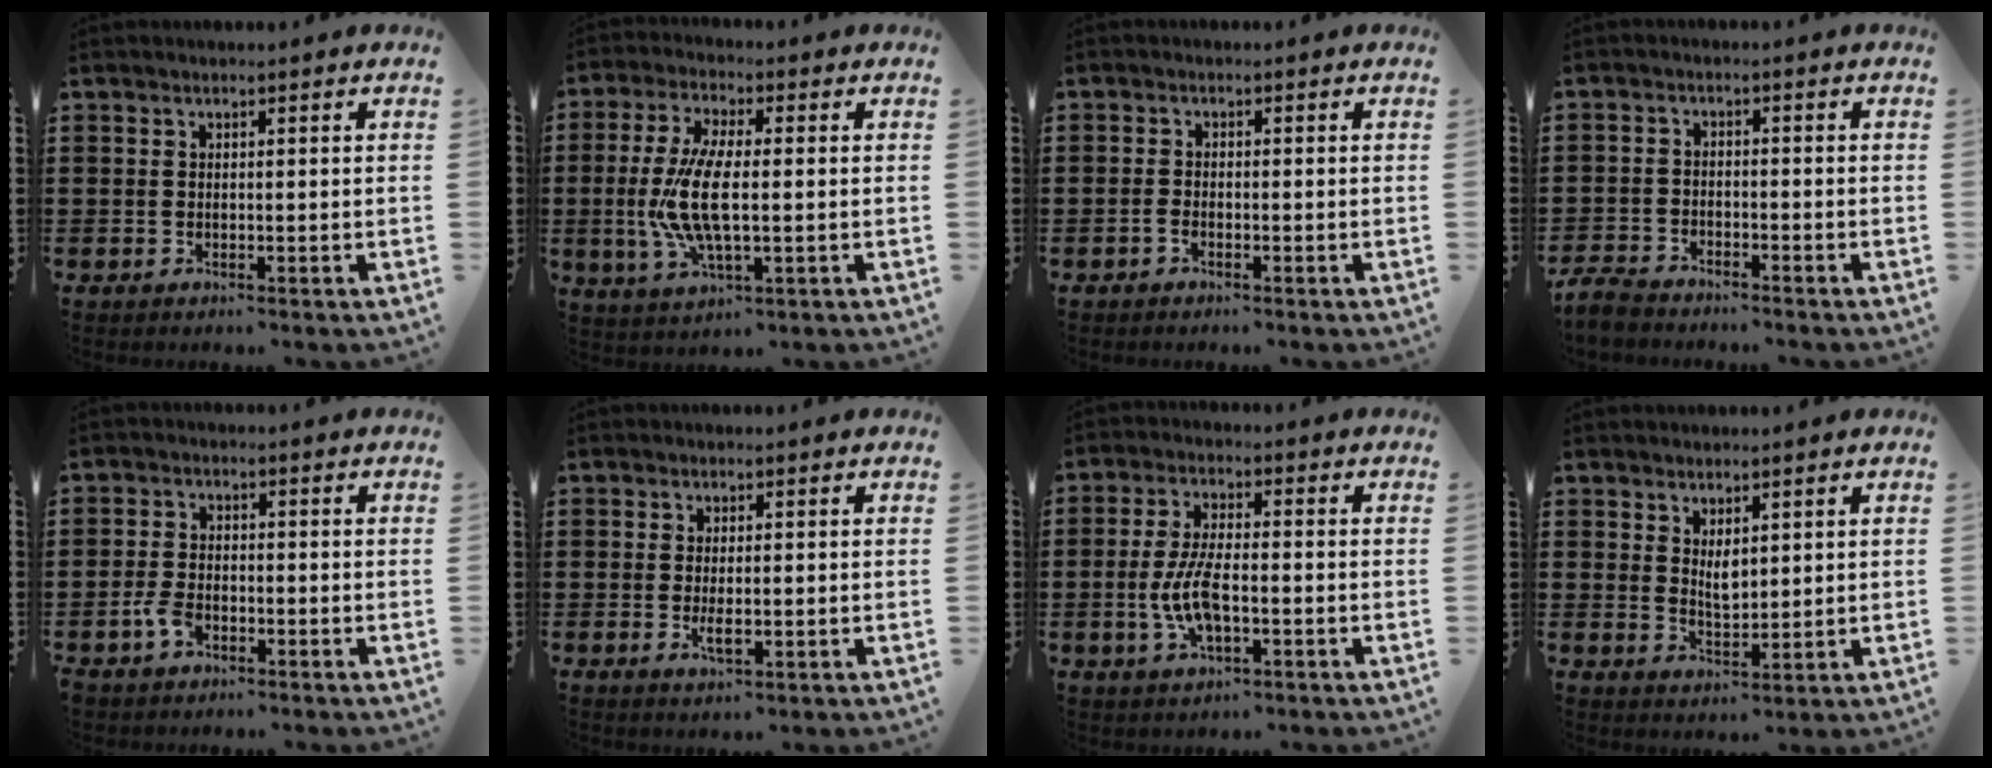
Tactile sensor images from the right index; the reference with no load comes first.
{"total": 9.8, "force": [-0.7, 3.4, 9.1], "torque": [-0.208, -0.013, -0.021]}
{"total": 1.1, "force": [-0.8, 0.4, 0.6], "torque": [-0.015, -0.003, -0.015]}
{"total": 3.3, "force": [-3.2, 0.7, 0.6], "torque": [-0.027, 0.001, -0.070]}
{"total": 3.5, "force": [-2.1, 1.7, 2.2], "torque": [-0.067, -0.005, -0.046]}
{"total": 2.7, "force": [-0.5, 0.9, 2.5], "torque": [-0.053, -0.004, -0.011]}
{"total": 7.3, "force": [-1.7, 2.8, 6.6], "torque": [-0.152, -0.007, -0.038]}
{"total": 2.6, "force": [1.5, 1.1, 1.8], "torque": [-0.030, -0.001, 0.025]}